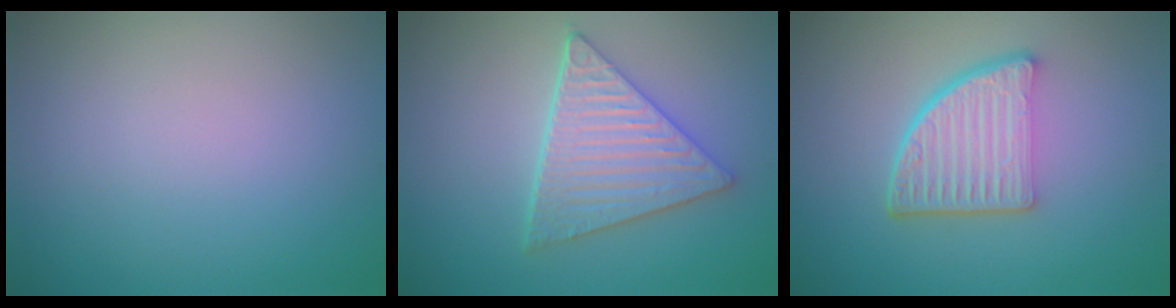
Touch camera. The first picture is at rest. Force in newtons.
{"total": 5.0, "press": 4.2, "slide": 2.6}
{"total": 5.4, "press": 3.9, "slide": 3.8}